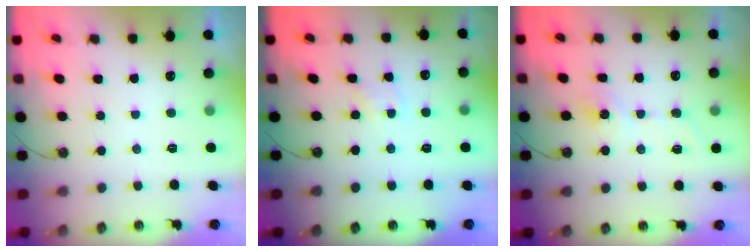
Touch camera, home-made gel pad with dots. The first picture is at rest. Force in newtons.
{"total": 1.5, "press": 1.5, "slide": 0.3}
{"total": 5.3, "press": 5.3, "slide": 0.5}